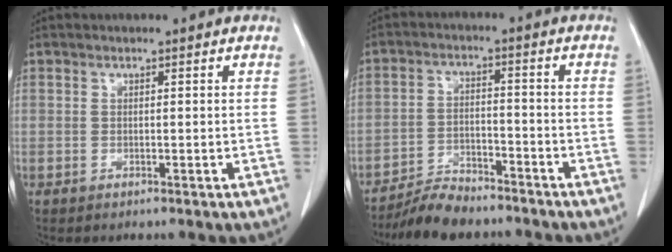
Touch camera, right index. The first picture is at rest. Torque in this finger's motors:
{"motor_torque": [0.33, -0.57, 0.05, 0.00]}